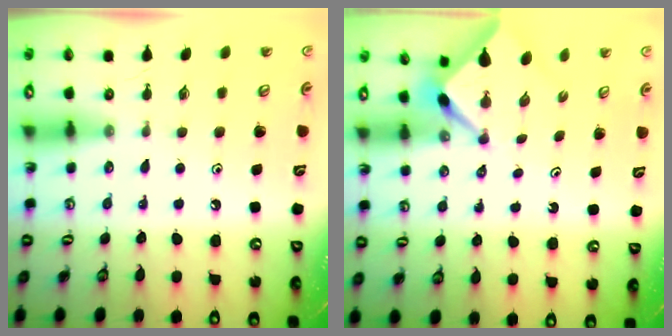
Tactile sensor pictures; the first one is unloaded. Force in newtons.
{"total": 2.6, "press": 2.5, "slide": 0.4}